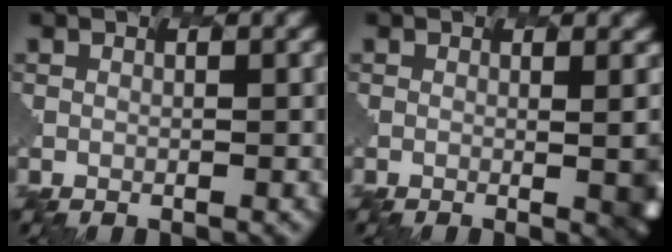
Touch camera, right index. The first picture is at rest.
{"total": 2.4, "force": [0.0, 0.4, 2.4], "torque": [-0.019, 0.004, -0.006]}